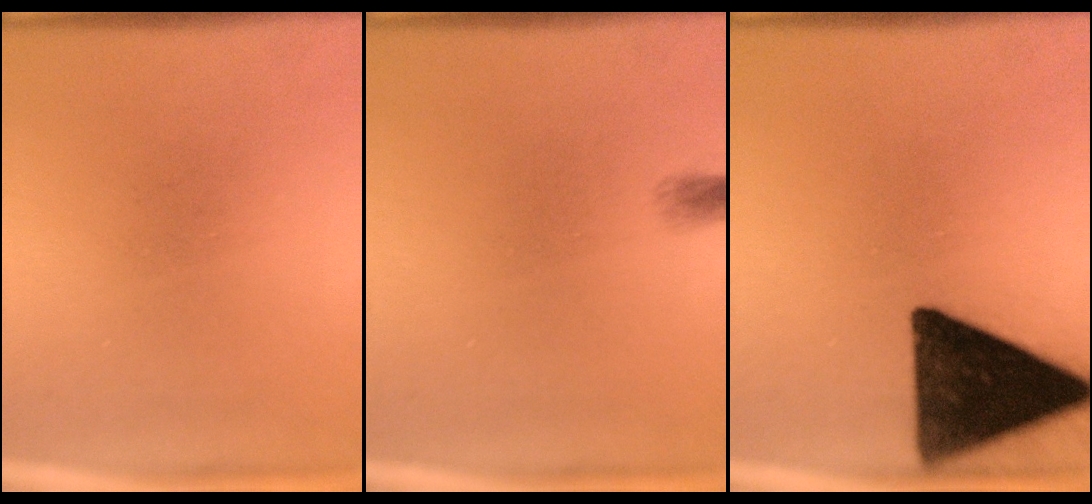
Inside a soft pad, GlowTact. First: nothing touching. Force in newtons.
{"total": 1.4}
{"total": 17.3}